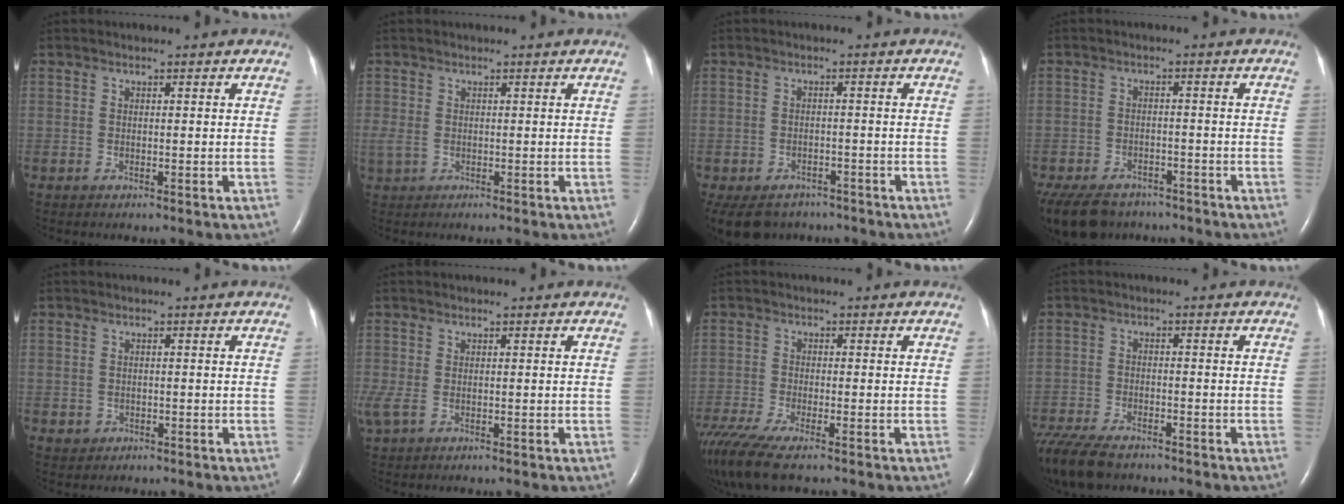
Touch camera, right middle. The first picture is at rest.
{"total": 1.6, "force": [0.1, 1.2, 0.9], "torque": [-0.035, 0.008, 0.007]}
{"total": 10.4, "force": [-8.0, 6.0, 2.8], "torque": [-0.068, -0.005, -0.101]}
{"total": 14.1, "force": [-10.7, 7.4, 5.3], "torque": [-0.146, -0.016, -0.148]}
{"total": 1.2, "force": [-0.4, 1.2, 0.2], "torque": [-0.001, 0.004, -0.003]}
{"total": 2.2, "force": [-0.3, 1.0, 2.0], "torque": [-0.064, -0.004, 0.001]}
{"total": 8.8, "force": [-6.8, 1.1, 5.5], "torque": [-0.107, -0.024, -0.122]}
{"total": 11.9, "force": [-9.4, 4.0, 5.9], "torque": [-0.131, -0.022, -0.156]}